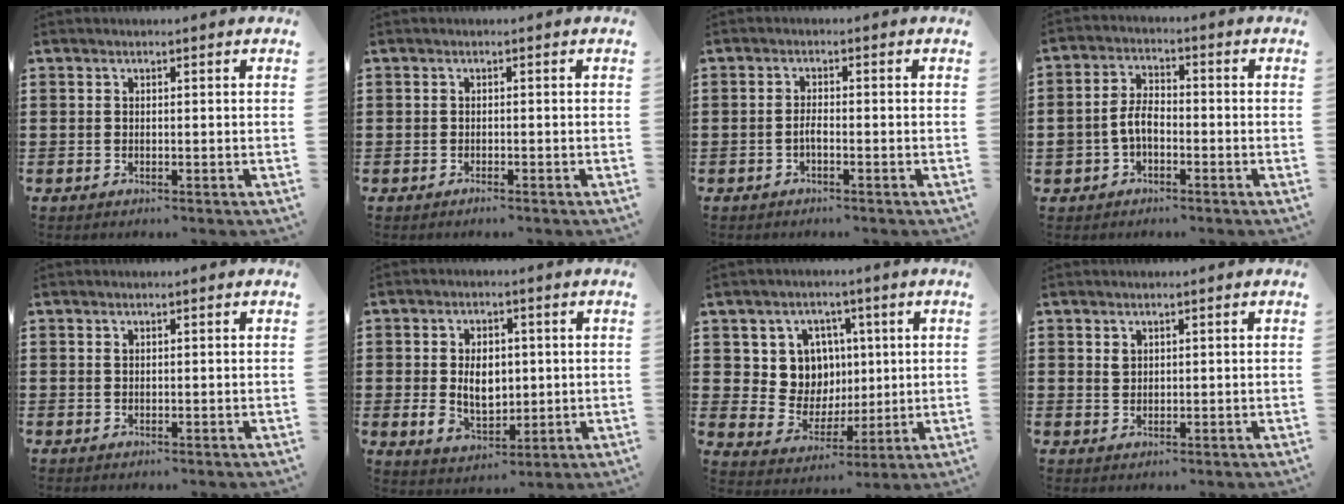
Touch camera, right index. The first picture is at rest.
{"total": 0.7, "force": [-0.7, 0.0, -0.1], "torque": [0.000, 0.000, -0.015]}
{"total": 1.6, "force": [-0.7, 0.3, 1.4], "torque": [-0.028, -0.001, -0.013]}
{"total": 4.3, "force": [-1.4, 2.8, 3.0], "torque": [-0.071, 0.003, -0.031]}
{"total": 0.0}
{"total": 6.4, "force": [0.2, 4.3, 4.7], "torque": [-0.089, 0.004, -0.003]}
{"total": 8.4, "force": [2.5, 7.7, 2.2], "torque": [-0.070, -0.004, 0.050]}
{"total": 1.2, "force": [0.7, 0.9, 0.5], "torque": [-0.011, 0.003, 0.014]}